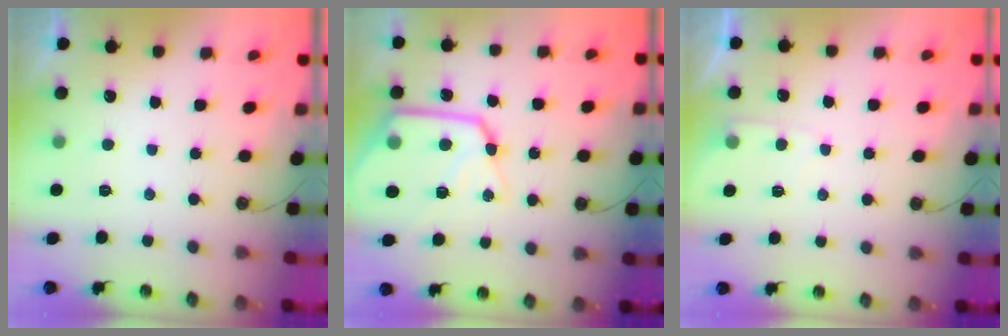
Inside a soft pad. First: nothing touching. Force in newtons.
{"total": 18.9, "press": 18.8, "slide": 2.0}
{"total": 3.7, "press": 3.6, "slide": 0.4}